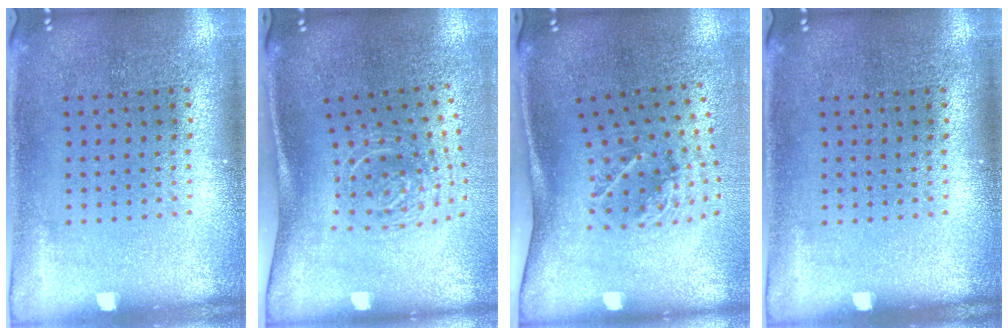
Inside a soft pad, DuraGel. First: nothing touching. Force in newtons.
{"total": 2.0, "press": 1.2, "slide": 1.6}
{"total": 2.1, "press": 1.3, "slide": 1.7}
{"total": 0.0}